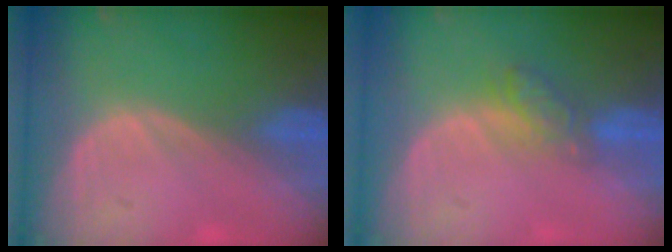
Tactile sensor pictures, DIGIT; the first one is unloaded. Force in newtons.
{"total": 4.5, "press": 4.1, "slide": 1.9}